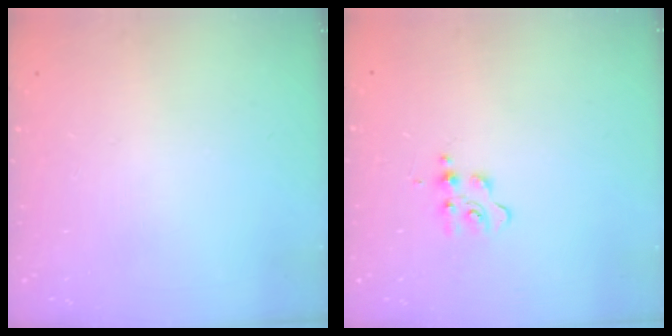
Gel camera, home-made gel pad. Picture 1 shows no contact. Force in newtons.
{"total": 7.5, "press": 7.4, "slide": 0.6}